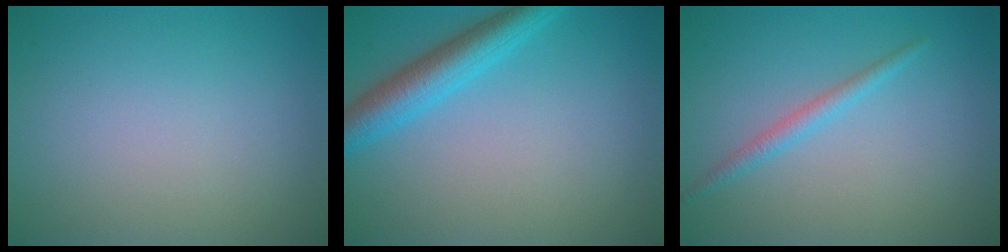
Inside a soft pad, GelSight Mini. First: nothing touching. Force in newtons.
{"total": 4.3, "press": 4.3, "slide": 0.2}
{"total": 1.4, "press": 1.4, "slide": 0.1}